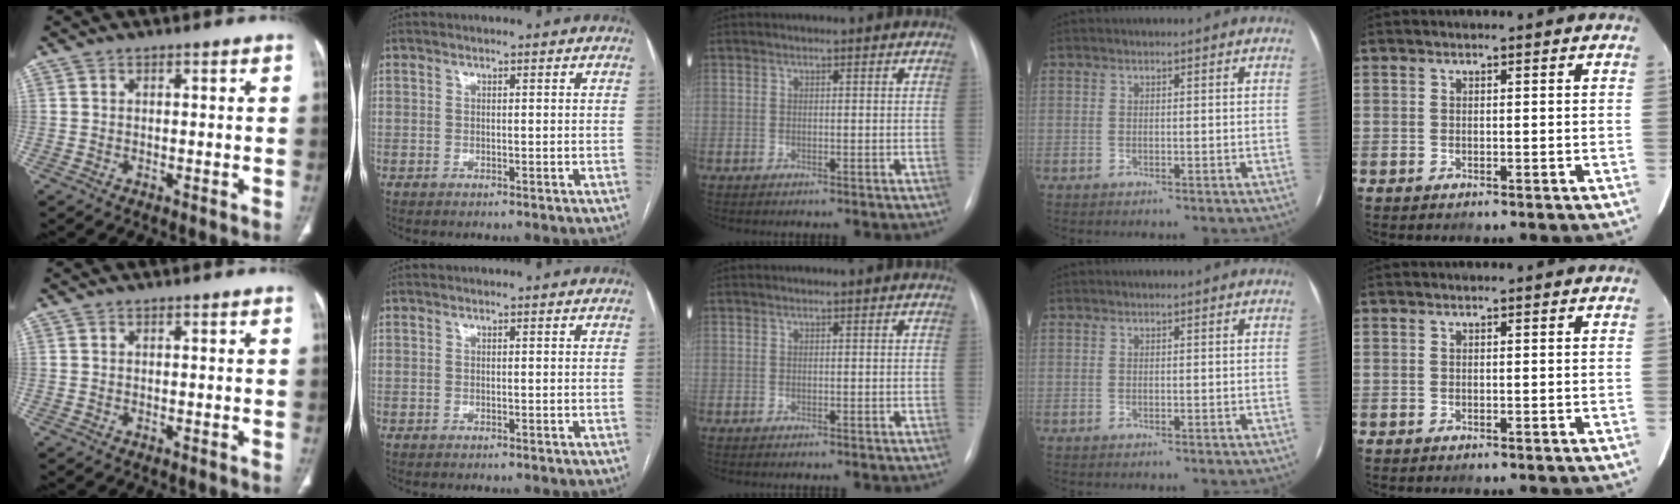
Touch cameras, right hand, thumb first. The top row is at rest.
{}